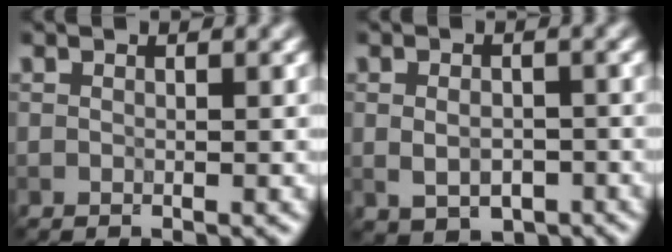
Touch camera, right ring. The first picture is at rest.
{"total": 3.7, "force": [-1.0, 2.6, 2.5], "torque": [-0.036, -0.005, -0.011]}